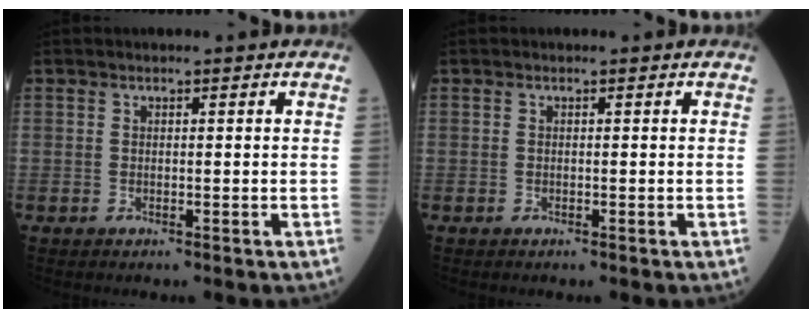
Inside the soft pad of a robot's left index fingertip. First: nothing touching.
{"total": 0.0}